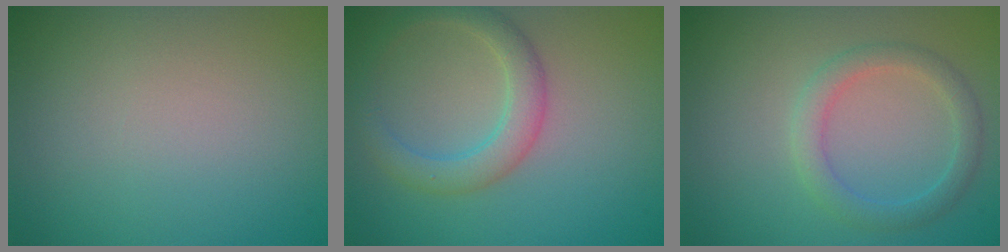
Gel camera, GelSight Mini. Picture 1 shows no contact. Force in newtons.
{"total": 3.4, "press": 3.4, "slide": 0.1}
{"total": 2.7, "press": 2.7, "slide": 0.1}